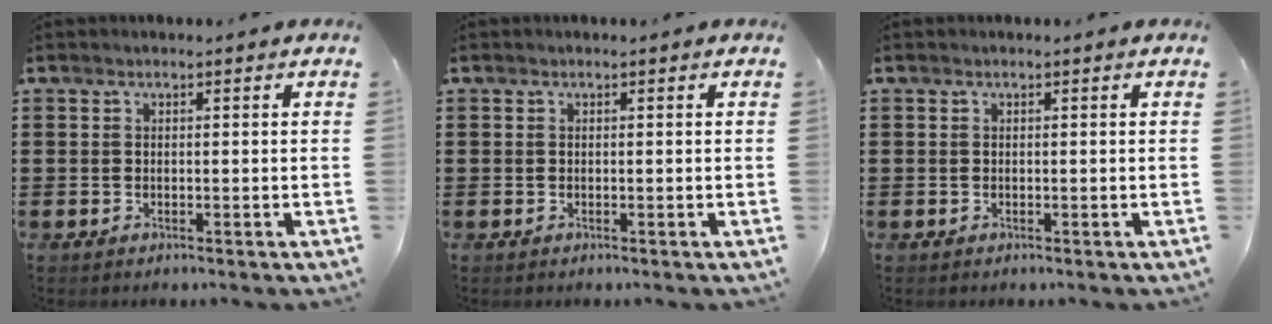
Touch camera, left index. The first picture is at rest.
{"total": 0.0}
{"total": 0.0}